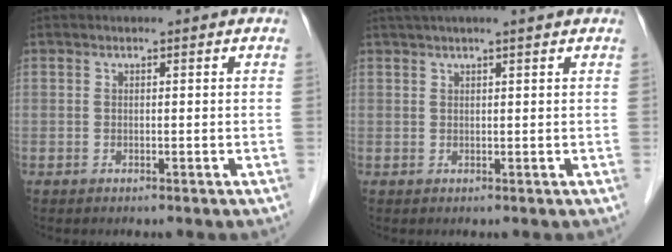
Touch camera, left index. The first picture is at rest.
{"total": 6.3, "force": [5.2, -0.2, 3.6], "torque": [-0.054, 0.031, 0.072]}